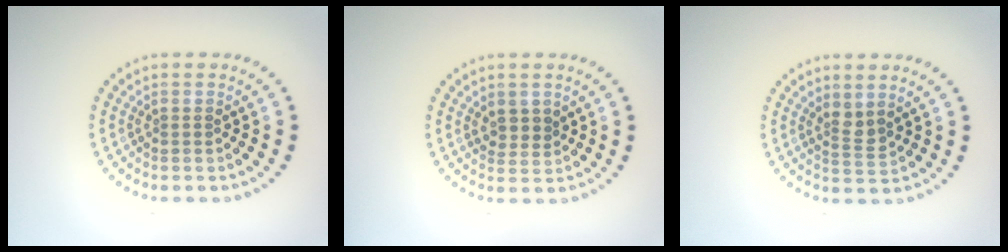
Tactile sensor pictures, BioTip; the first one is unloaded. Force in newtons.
{"total": 1.8, "press": 1.4, "slide": 1.1}
{"total": 1.7, "press": 1.3, "slide": 1.1}